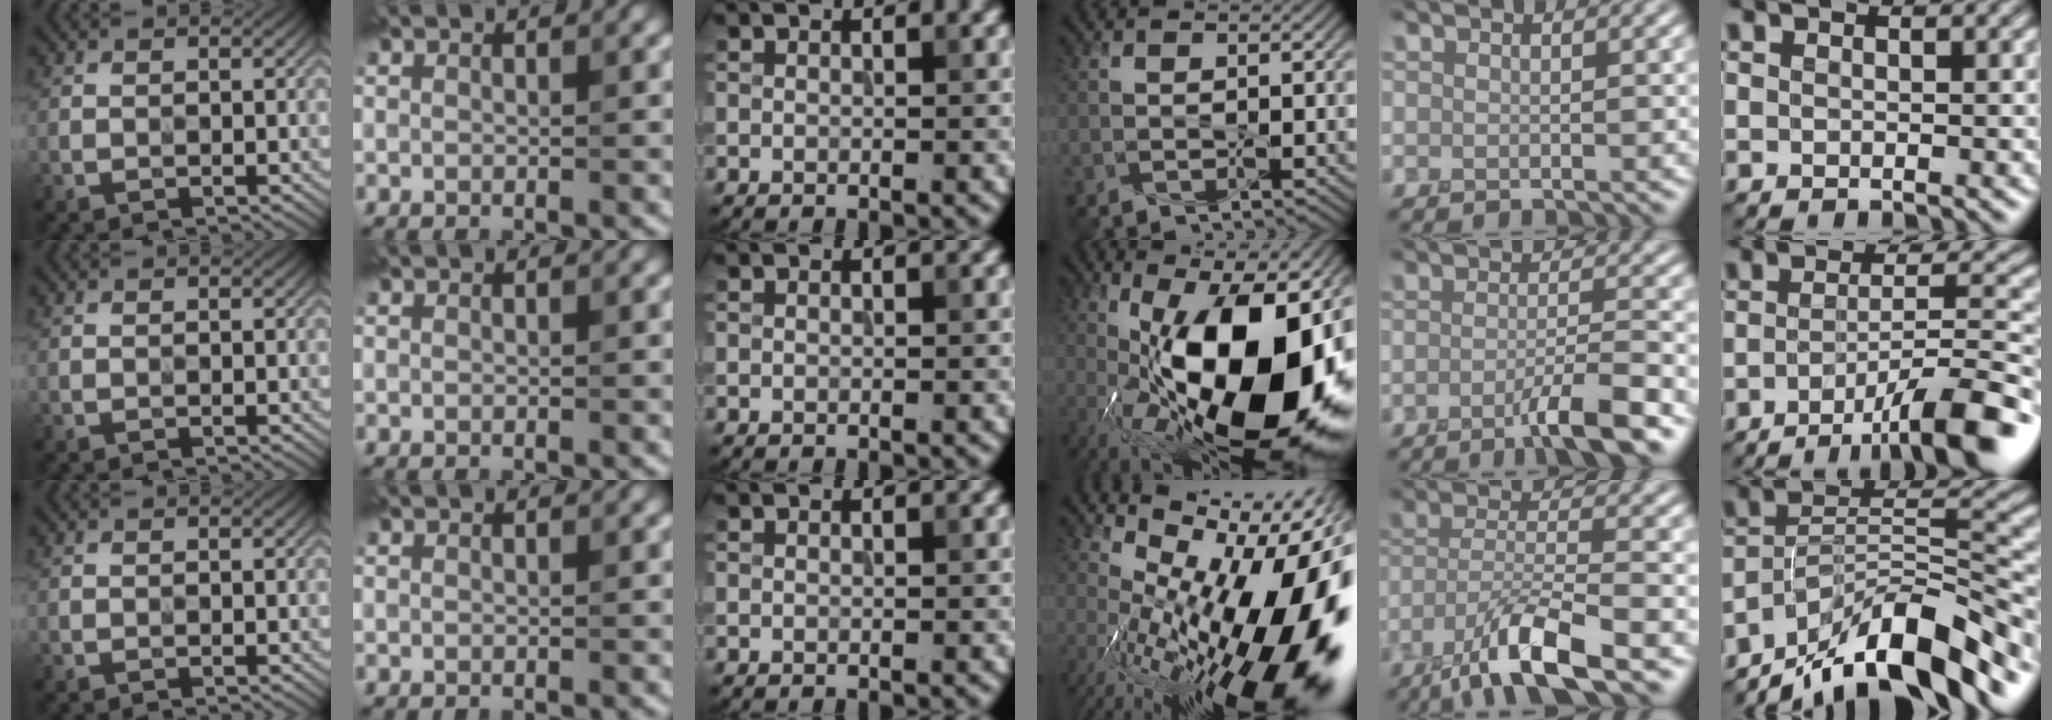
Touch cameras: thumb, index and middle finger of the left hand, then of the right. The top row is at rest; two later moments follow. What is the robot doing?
{"motion": "press", "object": "grip strengthener"}